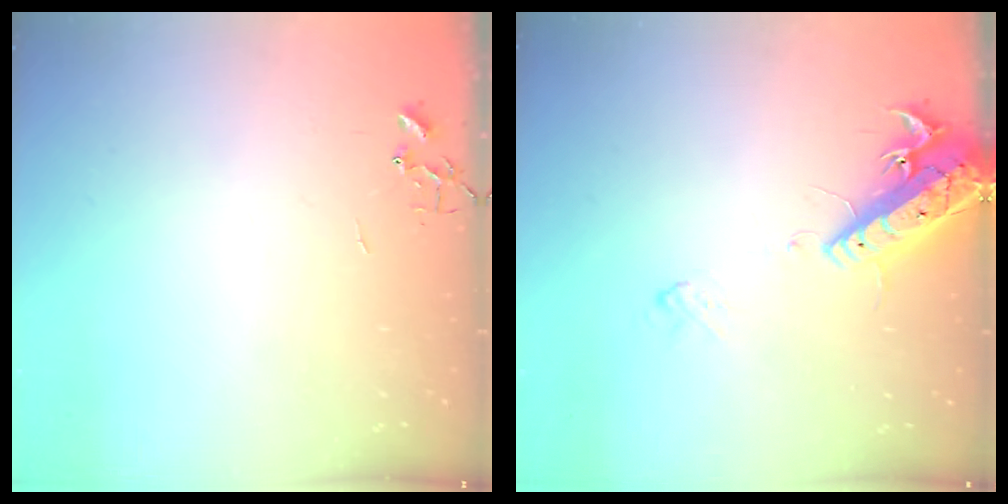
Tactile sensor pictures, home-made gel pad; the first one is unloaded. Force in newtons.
{"total": 15.1, "press": 14.7, "slide": 3.5}